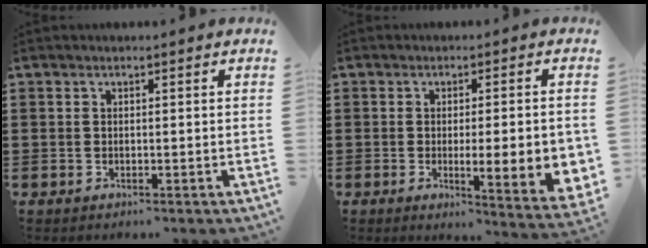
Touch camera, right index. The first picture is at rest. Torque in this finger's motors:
{"motor_torque": [2.14, 0.00, 0.34, 0.14]}